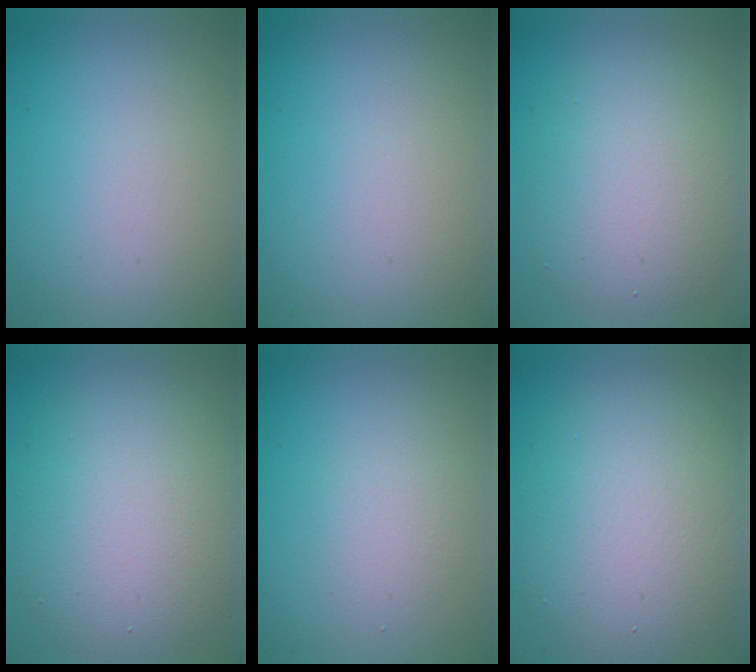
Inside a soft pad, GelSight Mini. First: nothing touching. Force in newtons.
{"total": 0.0}
{"total": 5.6, "press": 5.6, "slide": 0.2}
{"total": 7.9, "press": 7.9, "slide": 0.8}
{"total": 1.9, "press": 1.9, "slide": 0.1}
{"total": 8.6, "press": 8.6, "slide": 0.5}